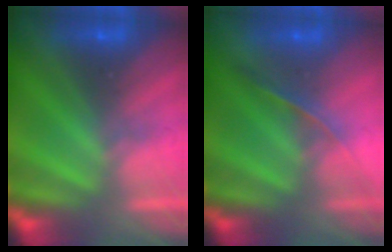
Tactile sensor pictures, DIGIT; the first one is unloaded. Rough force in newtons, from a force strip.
{"total": 1.5}